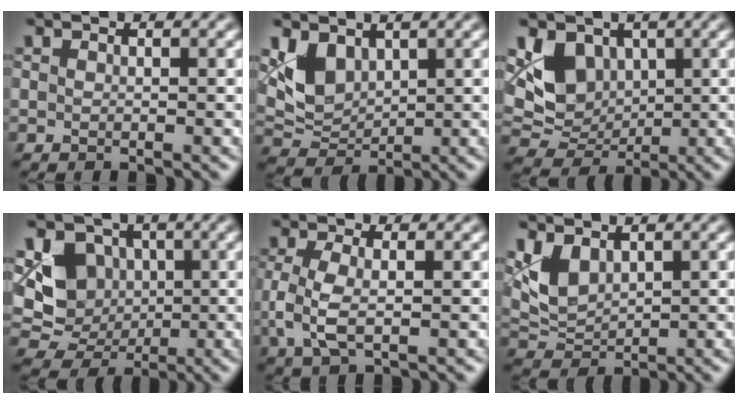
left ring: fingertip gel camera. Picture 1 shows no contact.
{"total": 3.6, "force": [1.9, 2.4, 1.9], "torque": [-0.043, -0.010, 0.040]}
{"total": 5.4, "force": [1.4, 4.3, 3.0], "torque": [-0.052, -0.011, 0.027]}
{"total": 6.6, "force": [1.0, 5.8, 3.1], "torque": [-0.041, -0.005, 0.007]}
{"total": 3.5, "force": [-0.1, 1.5, 3.2], "torque": [-0.082, -0.003, -0.005]}
{"total": 3.2, "force": [1.8, 1.9, 2.0], "torque": [-0.046, -0.006, 0.039]}